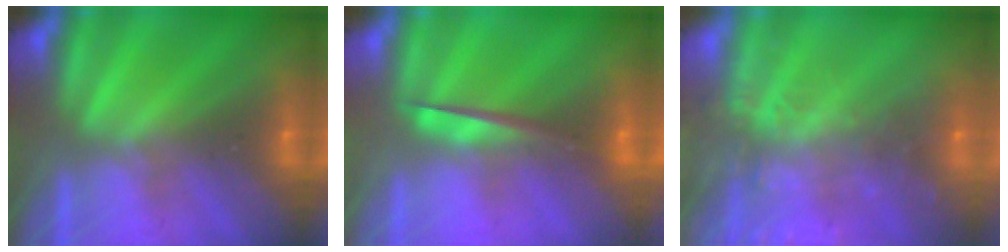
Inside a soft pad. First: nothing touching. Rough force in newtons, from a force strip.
{"total": 4.7}
{"total": 9.4}